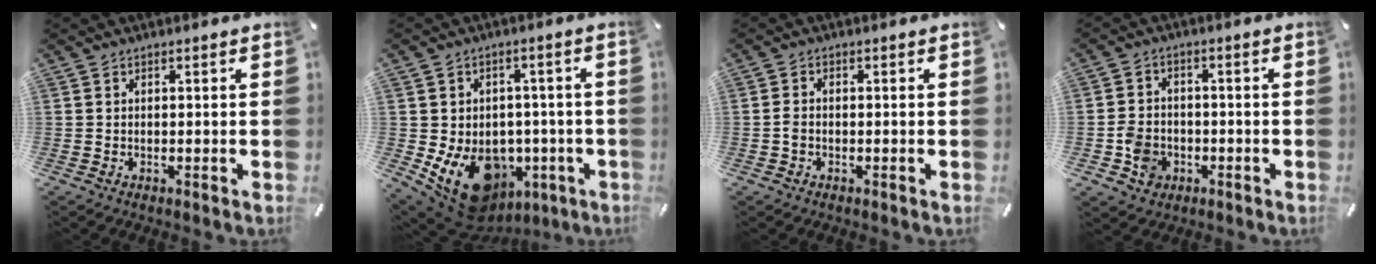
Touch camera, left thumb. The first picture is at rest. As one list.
[{"total": 13.6, "force": [-5.2, 10.3, 7.3], "torque": [-0.119, 0.012, -0.078]}, {"total": 1.8, "force": [-0.6, 1.1, 1.3], "torque": [-0.025, 0.003, -0.011]}, {"total": 6.3, "force": [-2.4, 5.4, 2.4], "torque": [-0.049, 0.015, -0.040]}]